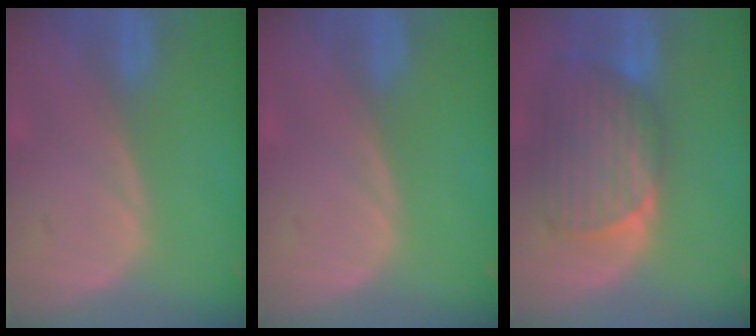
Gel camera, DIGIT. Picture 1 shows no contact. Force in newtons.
{"total": 0.0}
{"total": 9.4, "press": 8.3, "slide": 4.2}